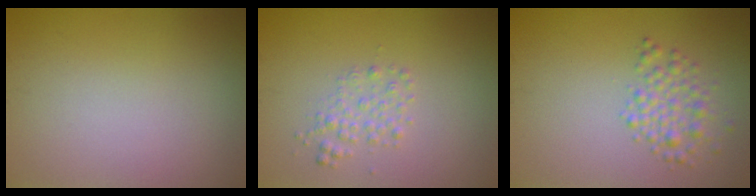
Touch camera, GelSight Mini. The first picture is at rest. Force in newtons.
{"total": 1.6, "press": 1.6, "slide": 0.0}
{"total": 2.6, "press": 2.6, "slide": 0.1}